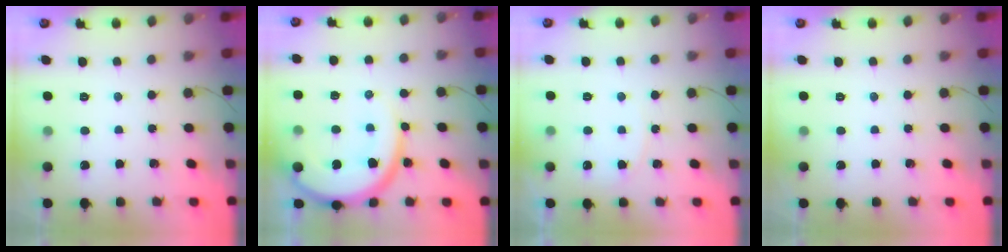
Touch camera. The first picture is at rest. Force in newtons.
{"total": 13.8, "press": 13.8, "slide": 1.2}
{"total": 2.8, "press": 2.8, "slide": 0.4}
{"total": 0.0}